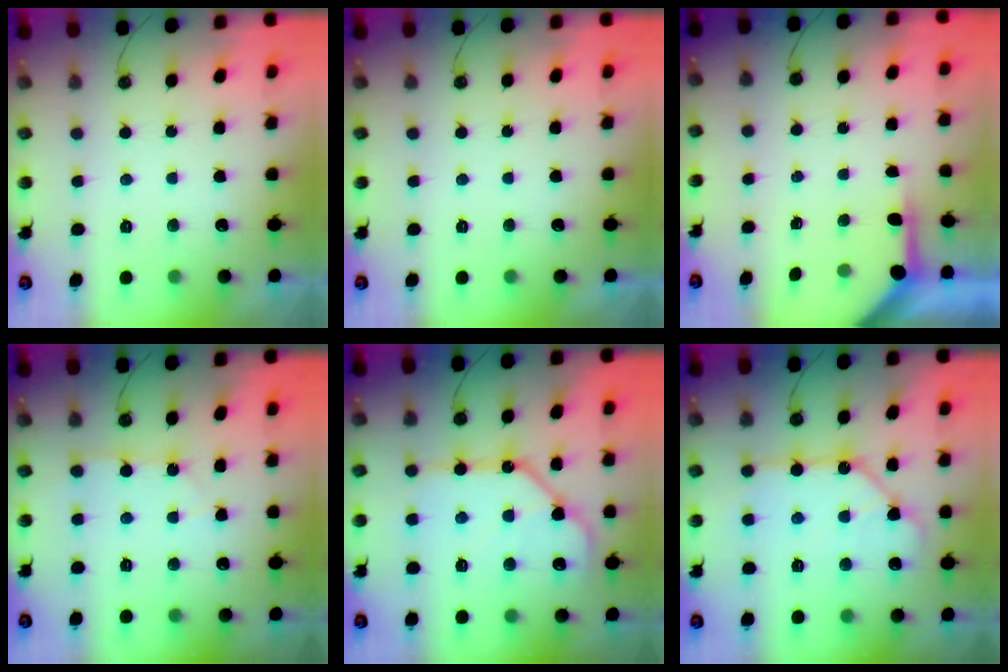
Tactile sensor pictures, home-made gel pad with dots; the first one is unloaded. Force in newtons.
{"total": 0.0}
{"total": 3.9, "press": 3.9, "slide": 0.4}
{"total": 4.7, "press": 4.7, "slide": 0.6}
{"total": 16.5, "press": 16.4, "slide": 1.8}
{"total": 11.5, "press": 11.4, "slide": 1.1}